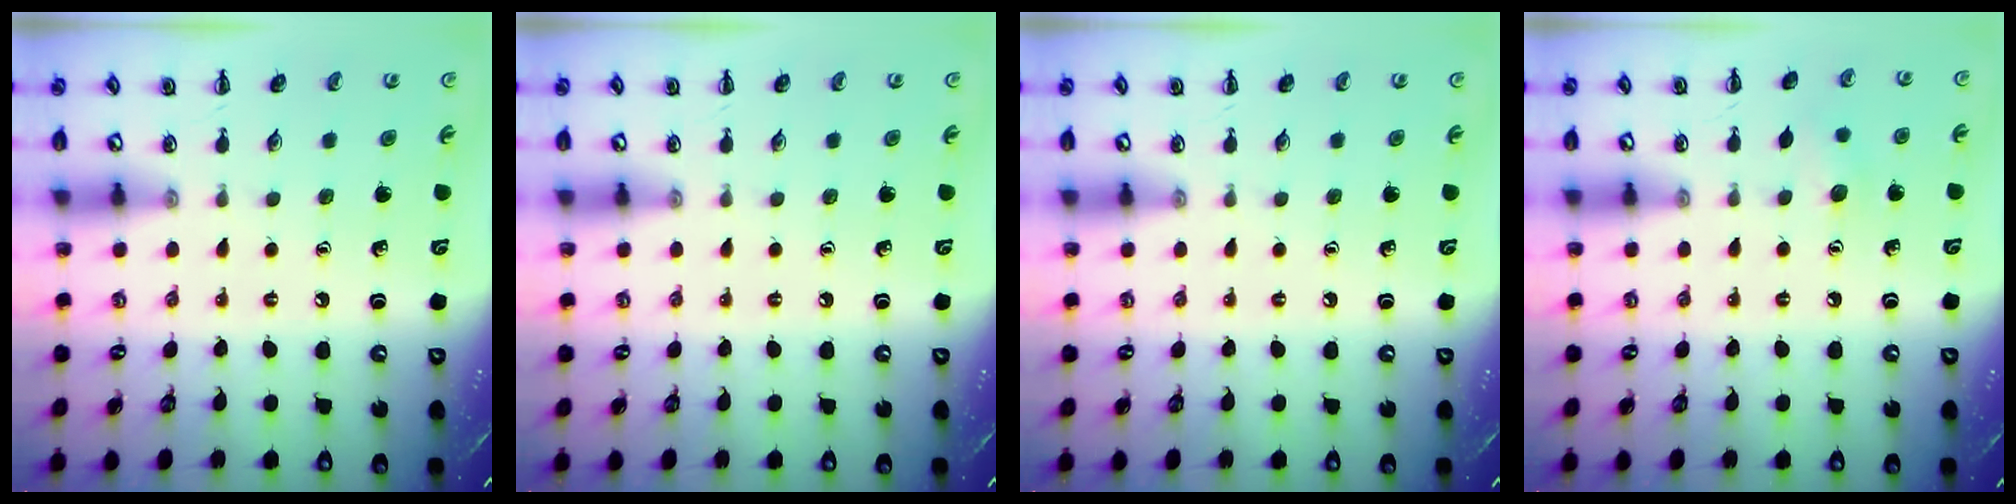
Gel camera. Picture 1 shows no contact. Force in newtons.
{"total": 0.0}
{"total": 0.0}
{"total": 5.4, "press": 5.3, "slide": 1.3}